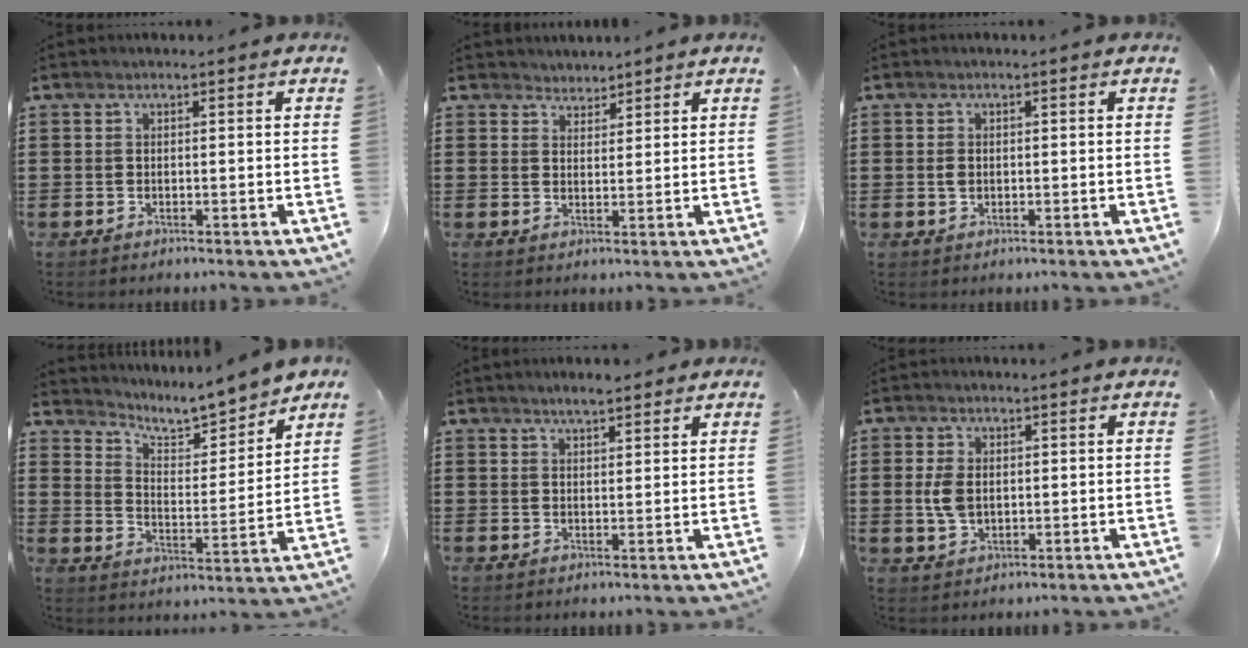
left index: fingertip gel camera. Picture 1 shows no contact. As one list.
[{"total": 2.3, "force": [2.0, 0.8, -0.5], "torque": [0.002, 0.003, 0.040]}, {"total": 1.3, "force": [0.0, 0.9, 0.9], "torque": [-0.021, 0.005, -0.001]}, {"total": 5.6, "force": [5.4, 0.6, 1.2], "torque": [-0.044, -0.045, 0.089]}, {"total": 2.2, "force": [1.9, 0.4, 0.9], "torque": [-0.020, 0.005, 0.036]}, {"total": 4.5, "force": [0.4, 2.9, 3.4], "torque": [-0.094, 0.002, -0.001]}]